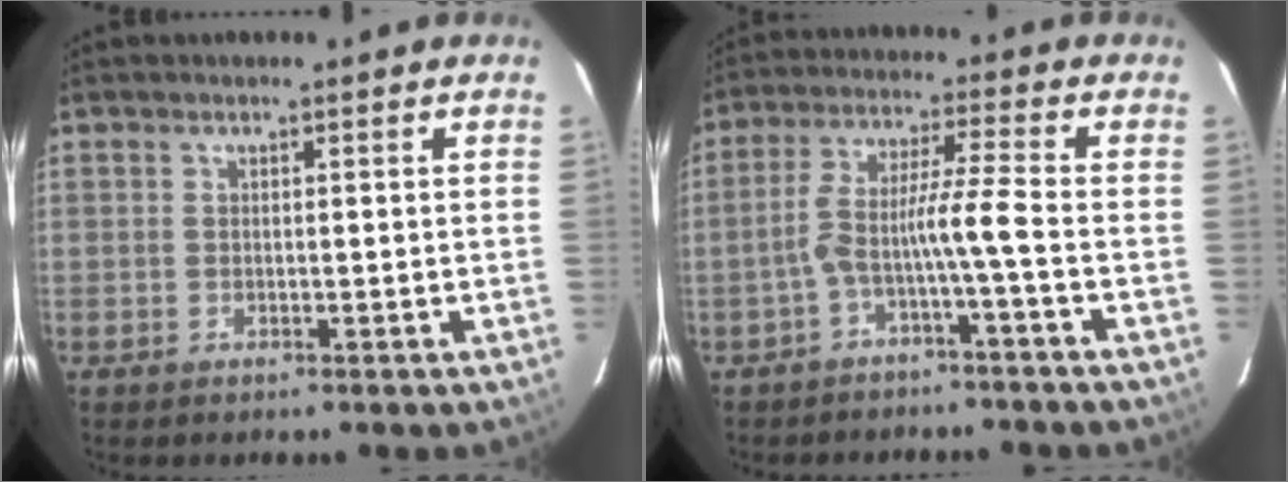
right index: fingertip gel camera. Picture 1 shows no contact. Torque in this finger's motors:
{"motor_torque": [0.81, -0.12, 0.43, 0.14]}